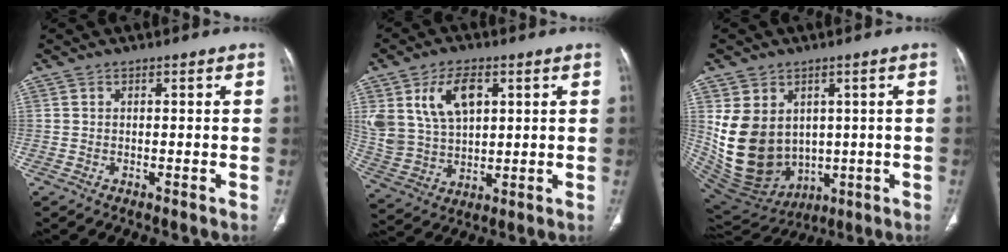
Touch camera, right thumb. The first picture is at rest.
{"total": 13.5, "force": [5.2, 8.3, 9.3], "torque": [-0.168, -0.013, 0.116]}
{"total": 17.2, "force": [1.6, 13.7, 10.4], "torque": [-0.177, -0.011, 0.073]}